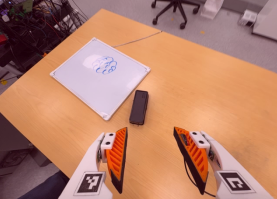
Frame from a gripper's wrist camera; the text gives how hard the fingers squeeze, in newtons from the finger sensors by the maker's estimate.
{"total": 0.0}